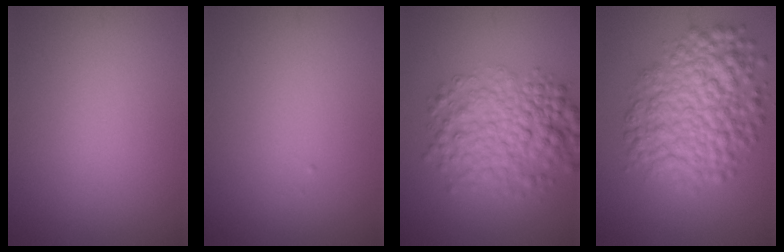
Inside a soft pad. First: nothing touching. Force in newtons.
{"total": 0.0}
{"total": 6.3, "press": 6.3, "slide": 0.1}
{"total": 8.0, "press": 8.0, "slide": 0.2}